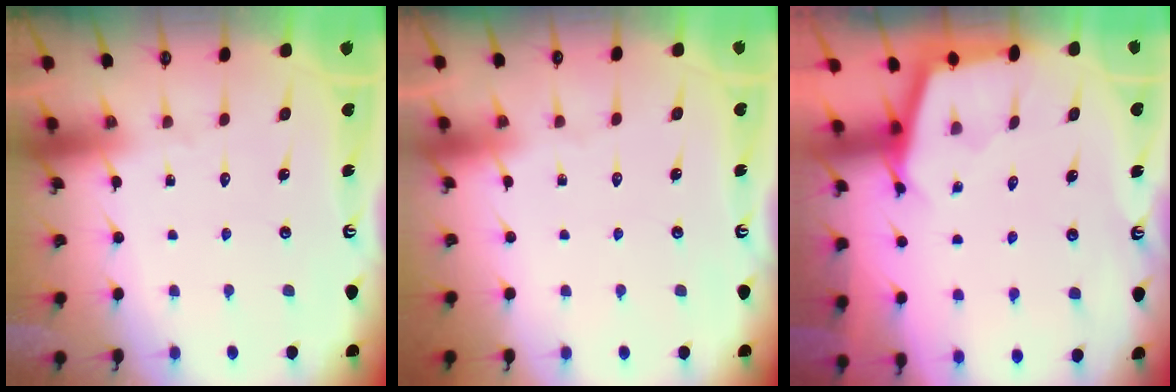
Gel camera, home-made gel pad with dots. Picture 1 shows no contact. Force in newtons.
{"total": 0.0}
{"total": 2.3, "press": 2.3, "slide": 0.1}